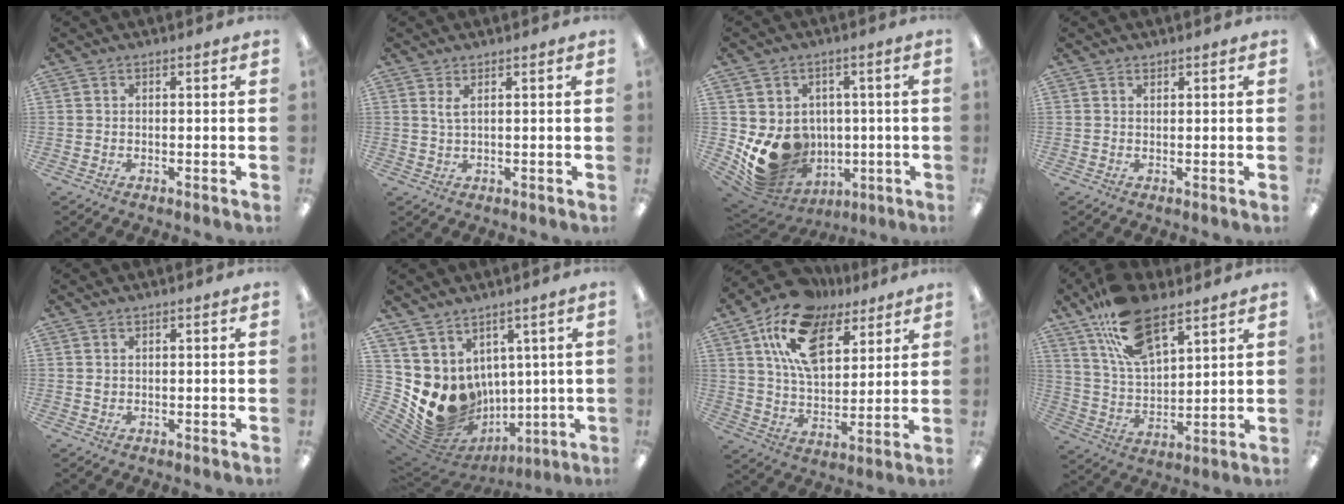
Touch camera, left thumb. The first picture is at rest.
{"total": 2.1, "force": [1.3, 0.5, 1.6], "torque": [-0.037, 0.003, 0.022]}
{"total": 13.3, "force": [-1.9, 11.5, 6.4], "torque": [-0.117, -0.014, -0.018]}
{"total": 0.8, "force": [0.8, 0.3, 0.1], "torque": [-0.003, 0.001, 0.015]}
{"total": 0.9, "force": [0.6, 0.6, 0.3], "torque": [-0.009, 0.002, 0.010]}
{"total": 14.0, "force": [-0.7, 12.6, 6.0], "torque": [-0.134, -0.038, 0.008]}
{"total": 18.2, "force": [10.4, 10.2, 10.9], "torque": [-0.196, -0.030, 0.188]}
{"total": 17.7, "force": [11.2, 8.3, 10.8], "torque": [-0.198, -0.038, 0.202]}